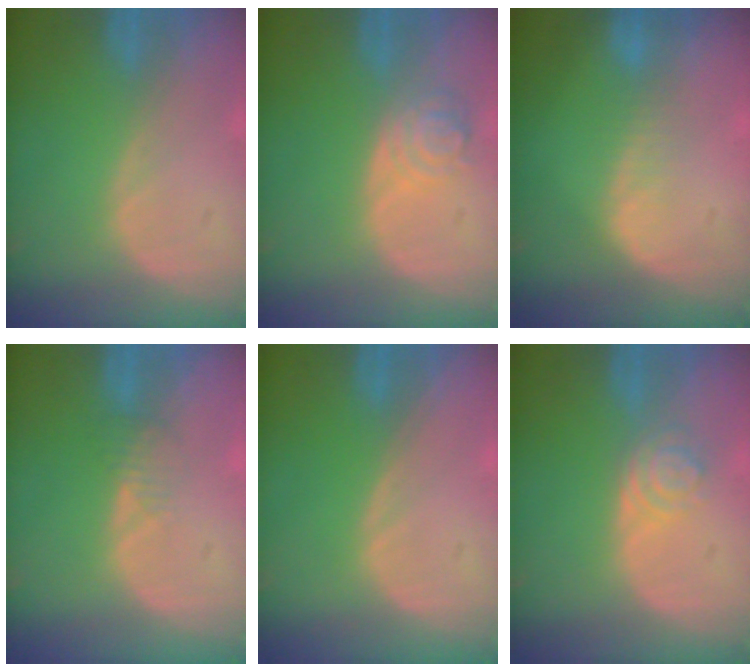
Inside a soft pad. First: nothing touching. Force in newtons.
{"total": 4.1, "press": 4.1, "slide": 0.1}
{"total": 2.4, "press": 2.4, "slide": 0.2}
{"total": 1.6, "press": 1.6, "slide": 0.2}
{"total": 0.0}
{"total": 4.3, "press": 3.7, "slide": 2.2}